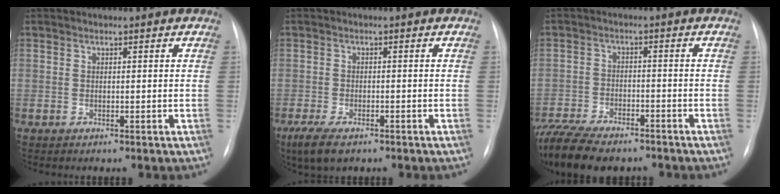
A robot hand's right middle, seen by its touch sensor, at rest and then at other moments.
{"total": 5.4, "force": [-3.7, 2.1, 3.4], "torque": [-0.071, -0.012, -0.058]}
{"total": 16.1, "force": [-12.9, 5.9, 7.6], "torque": [-0.194, -0.016, -0.200]}